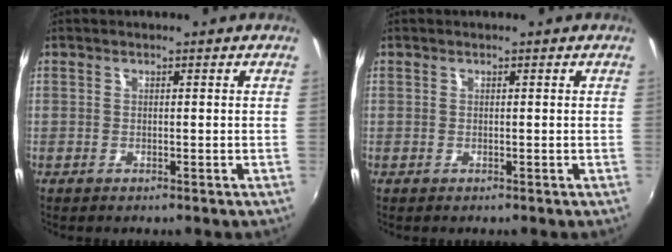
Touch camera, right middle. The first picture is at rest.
{"total": 0.0}